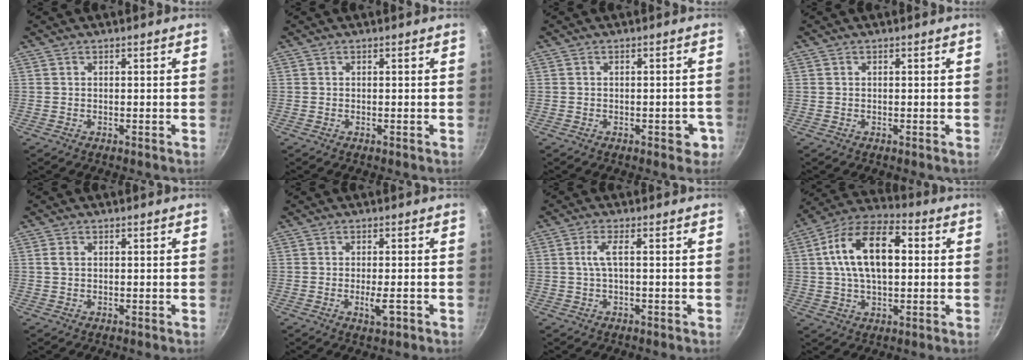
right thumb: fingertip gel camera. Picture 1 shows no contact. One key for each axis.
{"total": 0.0}
{"total": 3.3, "fx": -1.5, "fy": 1.7, "fz": 2.4, "tx": -0.013, "ty": 0.013, "tz": -0.016}
{"total": 0.0}
{"total": 1.4, "fx": 0.3, "fy": 0.9, "fz": 1.0, "tx": -0.022, "ty": 0.002, "tz": 0.007}
{"total": 2.9, "fx": -1.0, "fy": 0.9, "fz": 2.5, "tx": -0.044, "ty": -0.001, "tz": -0.016}
{"total": 2.5, "fx": 0.2, "fy": 0.5, "fz": 2.5, "tx": -0.066, "ty": 0.008, "tz": 0.004}
{"total": 16.4, "fx": 2.6, "fy": 8.9, "fz": 13.6, "tx": -0.239, "ty": 0.026, "tz": 0.040}